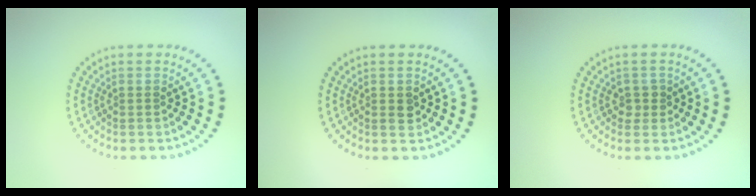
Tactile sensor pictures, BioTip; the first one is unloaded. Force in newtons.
{"total": 1.2, "press": 1.2, "slide": 0.2}
{"total": 1.3, "press": 1.1, "slide": 0.7}